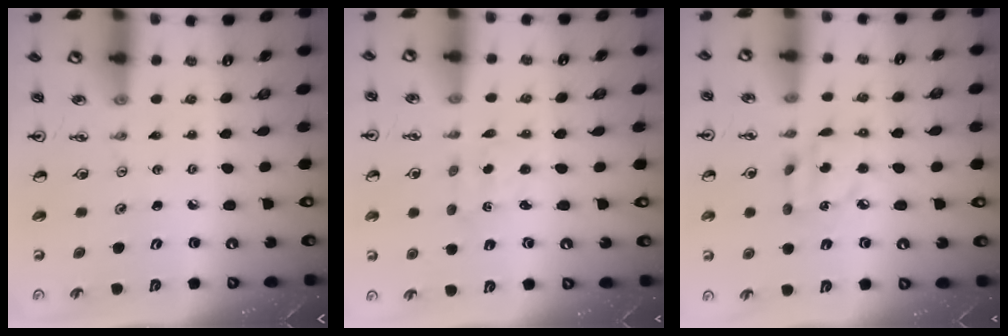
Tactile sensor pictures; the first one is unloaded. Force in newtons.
{"total": 1.3, "press": 1.2, "slide": 0.6}
{"total": 7.0, "press": 7.0, "slide": 0.4}